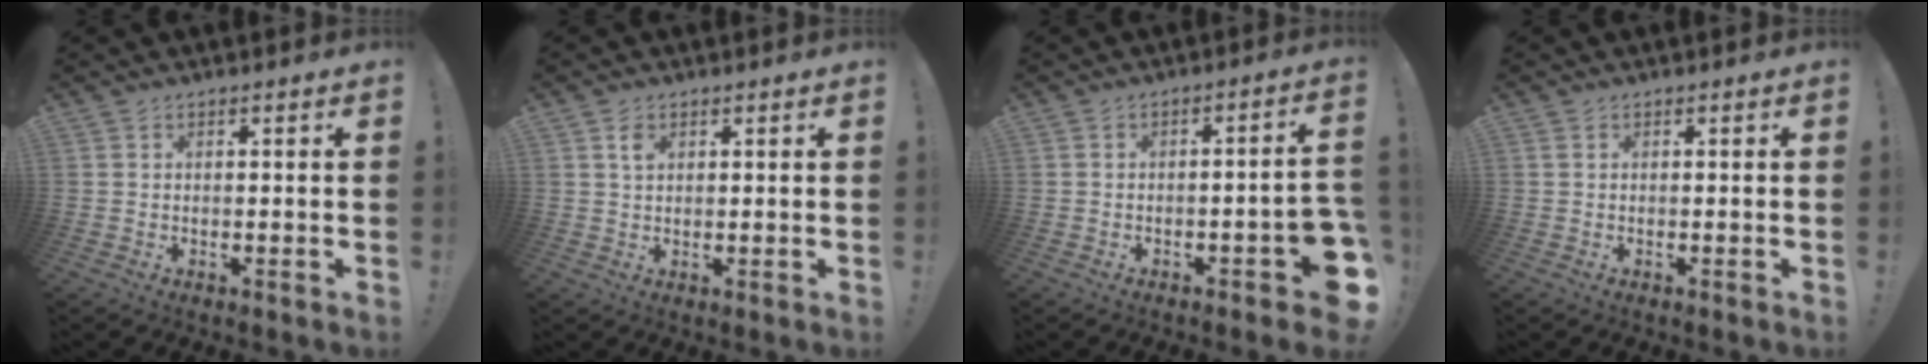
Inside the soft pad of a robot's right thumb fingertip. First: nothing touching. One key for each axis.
{"total": 2.7, "fx": 1.4, "fy": 1.6, "fz": 1.7, "tx": -0.029, "ty": 0.000, "tz": 0.023}
{"total": 8.1, "fx": -3.4, "fy": 2.0, "fz": 7.1, "tx": -0.087, "ty": 0.009, "tz": -0.051}
{"total": 0.0}